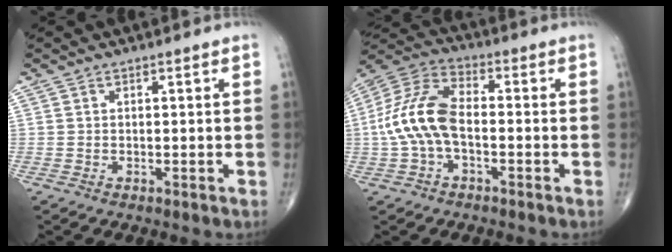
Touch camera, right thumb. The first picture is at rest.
{"total": 12.6, "force": [-1.5, 6.8, 10.5], "torque": [-0.227, 0.037, -0.037]}